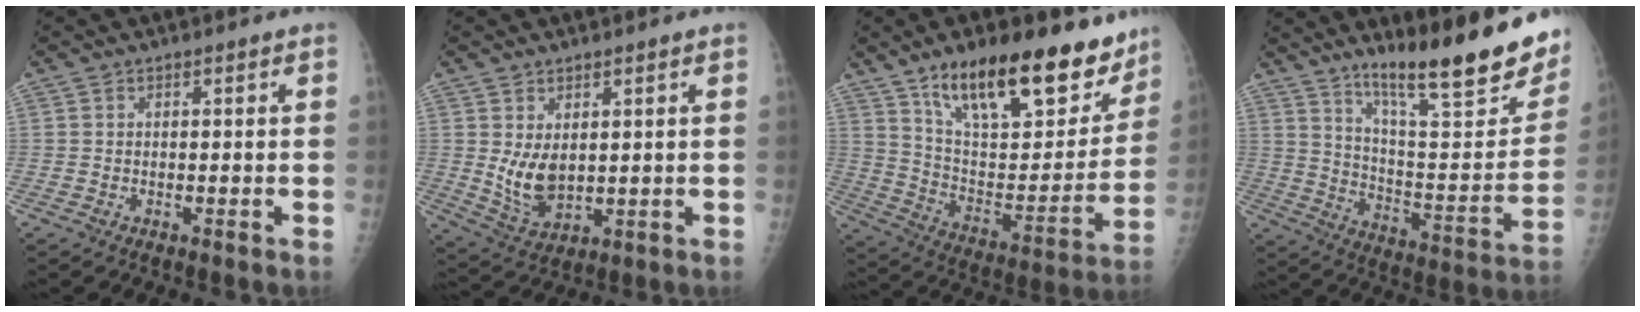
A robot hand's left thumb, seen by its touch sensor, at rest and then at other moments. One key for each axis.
{"total": 6.7, "fx": 1.3, "fy": 4.0, "fz": 5.3, "tx": -0.085, "ty": -0.021, "tz": 0.042}
{"total": 26.4, "fx": 17.8, "fy": 10.5, "fz": 16.3, "tx": -0.199, "ty": -0.061, "tz": 0.287}
{"total": 24.4, "fx": 16.6, "fy": 4.6, "fz": 17.3, "tx": -0.225, "ty": -0.090, "tz": 0.261}